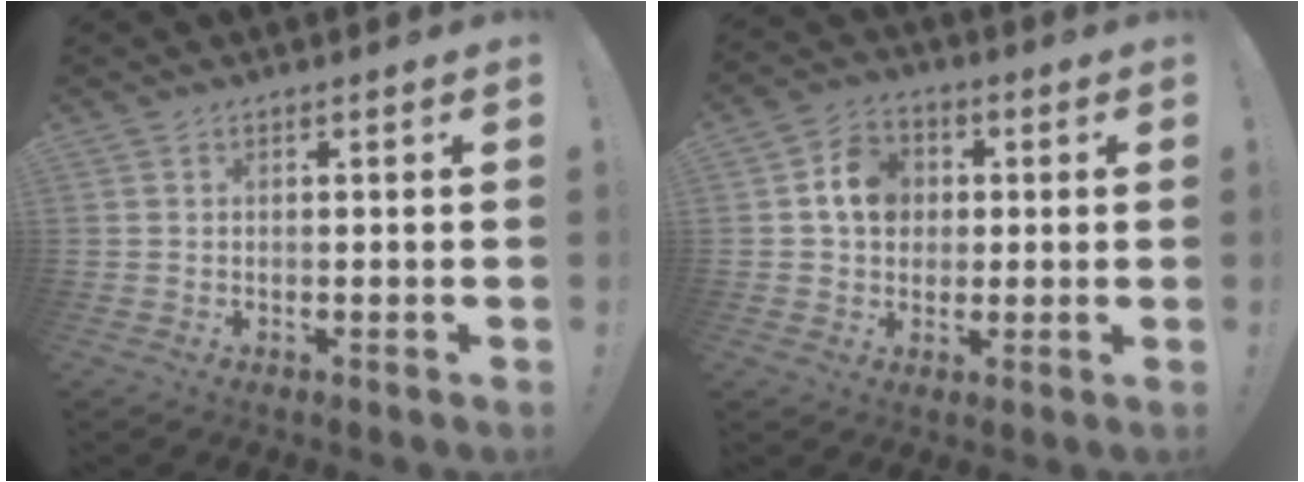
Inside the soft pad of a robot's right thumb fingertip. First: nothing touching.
{"total": 9.7, "force": [1.6, 8.2, 4.9], "torque": [-0.074, 0.011, 0.035]}